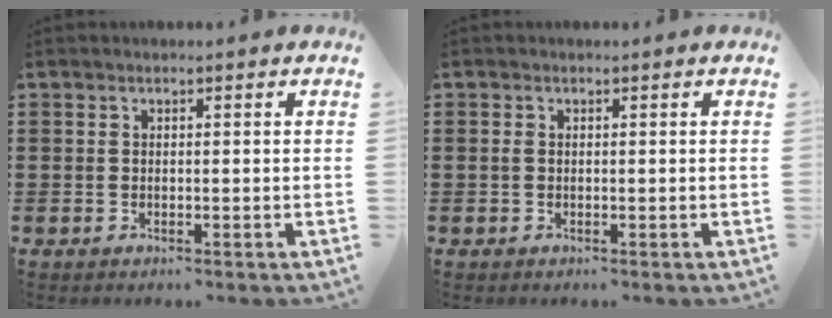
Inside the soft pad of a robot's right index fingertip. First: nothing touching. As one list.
[{"total": 0.6, "force": [-0.1, 0.3, 0.5], "torque": [-0.020, -0.004, -0.004]}]